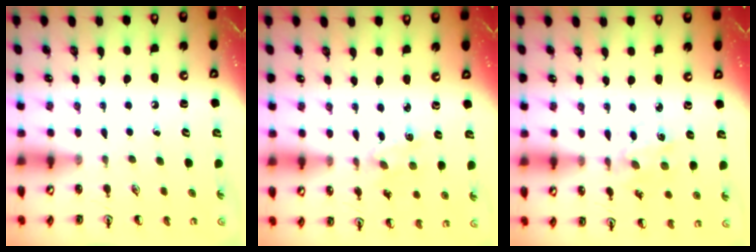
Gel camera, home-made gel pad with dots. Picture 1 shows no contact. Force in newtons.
{"total": 1.6, "press": 1.6, "slide": 0.5}
{"total": 1.7, "press": 1.6, "slide": 0.1}